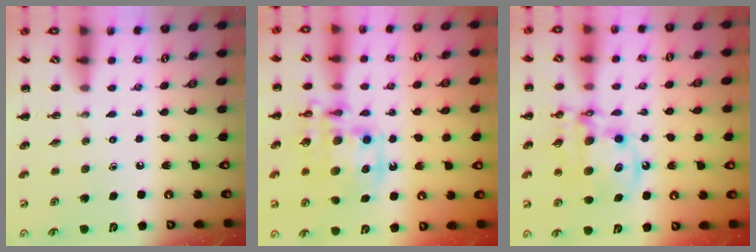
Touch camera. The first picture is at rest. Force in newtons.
{"total": 13.2, "press": 13.0, "slide": 2.3}
{"total": 12.8, "press": 12.5, "slide": 2.9}